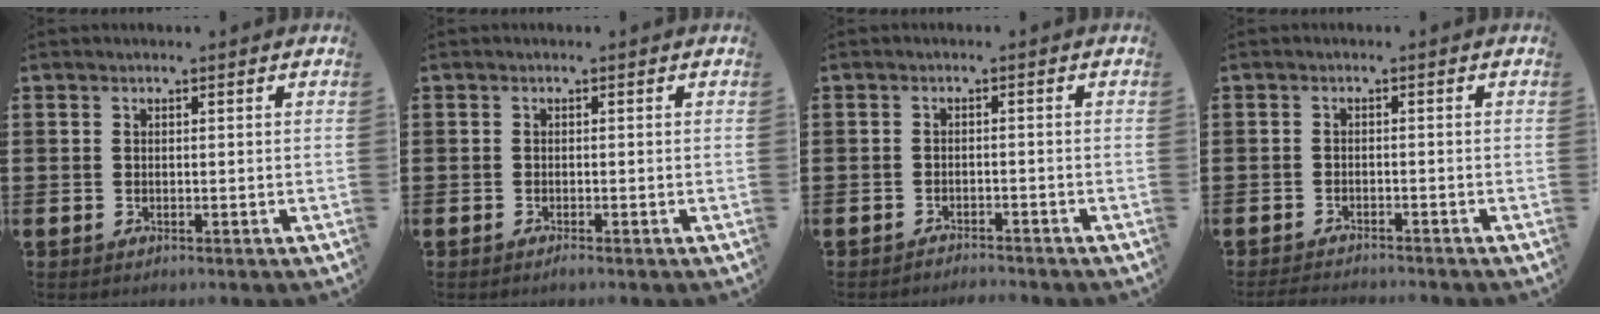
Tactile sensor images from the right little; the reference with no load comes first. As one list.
[{"total": 0.6, "force": [-0.4, 0.0, 0.4], "torque": [-0.007, -0.003, -0.008]}, {"total": 1.5, "force": [-1.5, -0.1, -0.2], "torque": [-0.001, 0.004, -0.033]}, {"total": 1.5, "force": [-1.5, 0.0, 0.3], "torque": [-0.007, 0.003, -0.031]}]